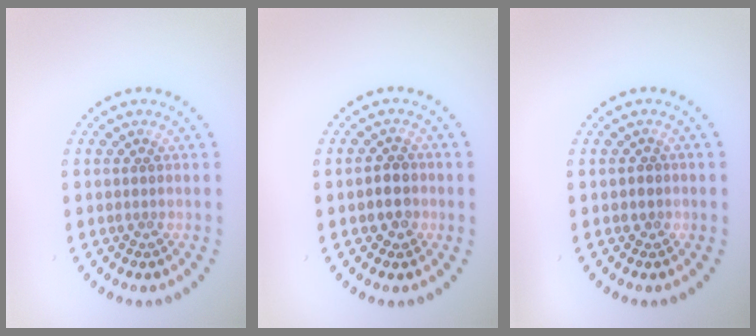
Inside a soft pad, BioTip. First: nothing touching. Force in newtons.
{"total": 1.9, "press": 1.8, "slide": 0.5}
{"total": 0.6, "press": 0.5, "slide": 0.4}